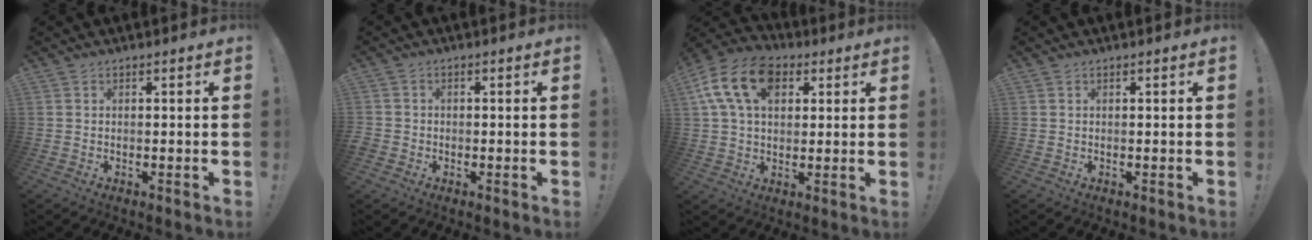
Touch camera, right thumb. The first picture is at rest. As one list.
[{"total": 2.1, "force": [-0.9, 1.8, 0.7], "torque": [-0.010, 0.005, -0.016]}, {"total": 16.1, "force": [5.8, 10.8, 10.5], "torque": [-0.188, -0.008, 0.109]}, {"total": 0.0}]